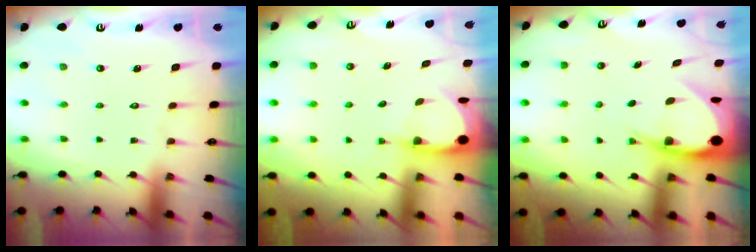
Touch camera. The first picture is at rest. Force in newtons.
{"total": 3.9, "press": 3.9, "slide": 0.2}
{"total": 9.0, "press": 8.9, "slide": 0.9}